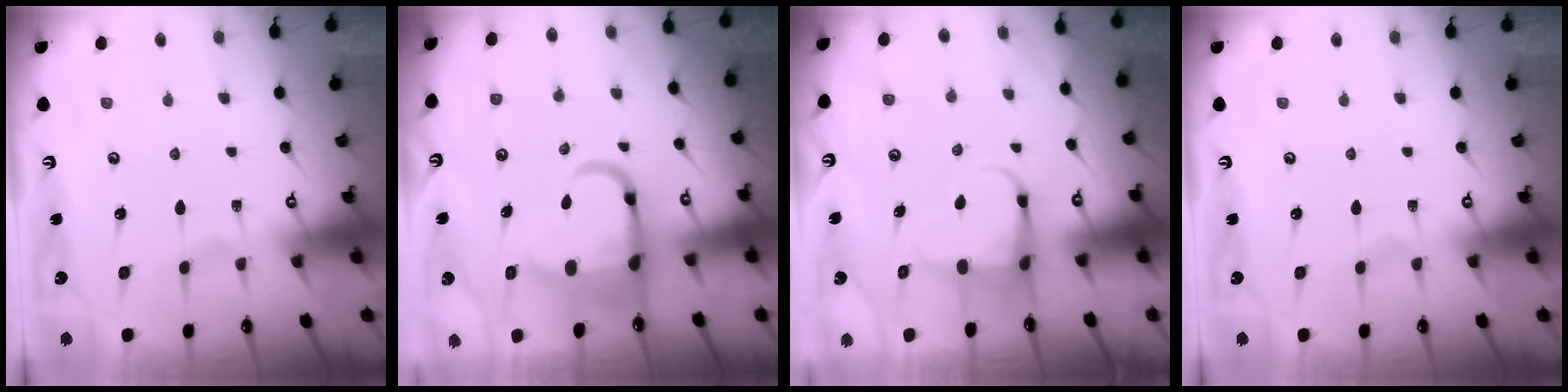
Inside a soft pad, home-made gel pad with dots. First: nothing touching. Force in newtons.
{"total": 10.7, "press": 10.3, "slide": 2.7}
{"total": 5.7, "press": 5.6, "slide": 0.8}
{"total": 0.0}